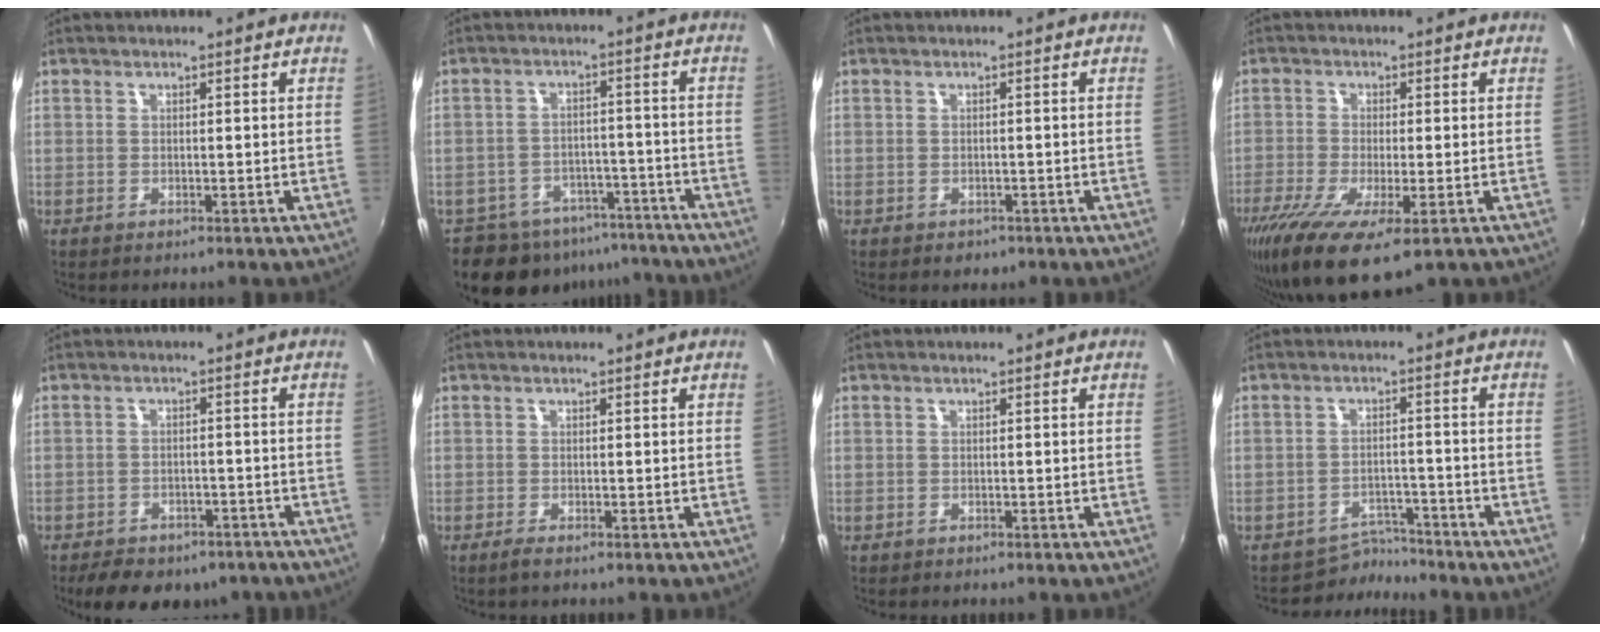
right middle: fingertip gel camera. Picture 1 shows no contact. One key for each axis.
{"total": 14.3, "fx": -11.1, "fy": 7.7, "fz": 4.8, "tx": -0.117, "ty": 0.004, "tz": -0.146}
{"total": 1.8, "fx": -1.0, "fy": 1.4, "fz": 0.6, "tx": -0.014, "ty": -0.005, "tz": -0.012}
{"total": 12.0, "fx": -6.5, "fy": 3.1, "fz": 9.5, "tx": -0.202, "ty": -0.049, "tz": -0.116}
{"total": 12.9, "fx": -9.6, "fy": 6.4, "fz": 5.7, "tx": -0.127, "ty": -0.007, "tz": -0.122}
{"total": 1.2, "fx": -0.8, "fy": 0.1, "fz": 0.8, "tx": -0.017, "ty": -0.003, "tz": -0.017}
{"total": 0.5, "fx": -0.4, "fy": 0.3, "fz": 0.0, "tx": -0.003, "ty": -0.001, "tz": -0.007}
{"total": 4.4, "fx": -4.2, "fy": 0.9, "fz": -1.1, "tx": 0.016, "ty": 0.013, "tz": -0.067}